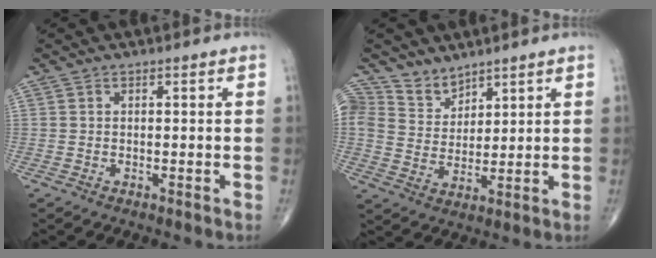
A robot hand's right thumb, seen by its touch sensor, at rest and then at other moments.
{"total": 6.8, "force": [5.4, 4.1, 0.6], "torque": [0.014, -0.040, 0.118]}